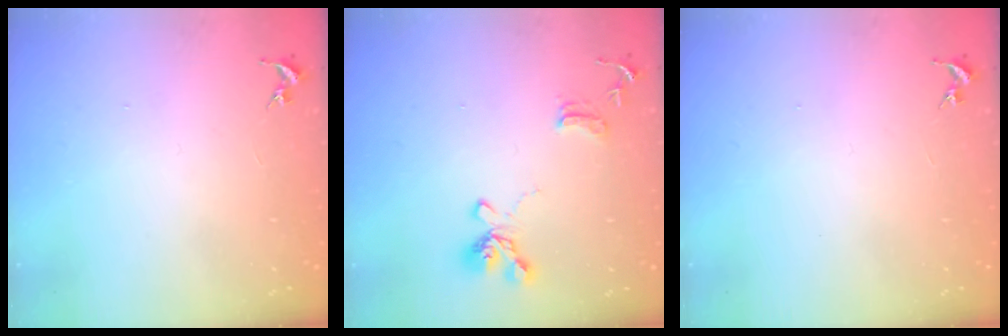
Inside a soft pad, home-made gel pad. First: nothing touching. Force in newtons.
{"total": 14.7, "press": 14.6, "slide": 1.5}
{"total": 0.0}